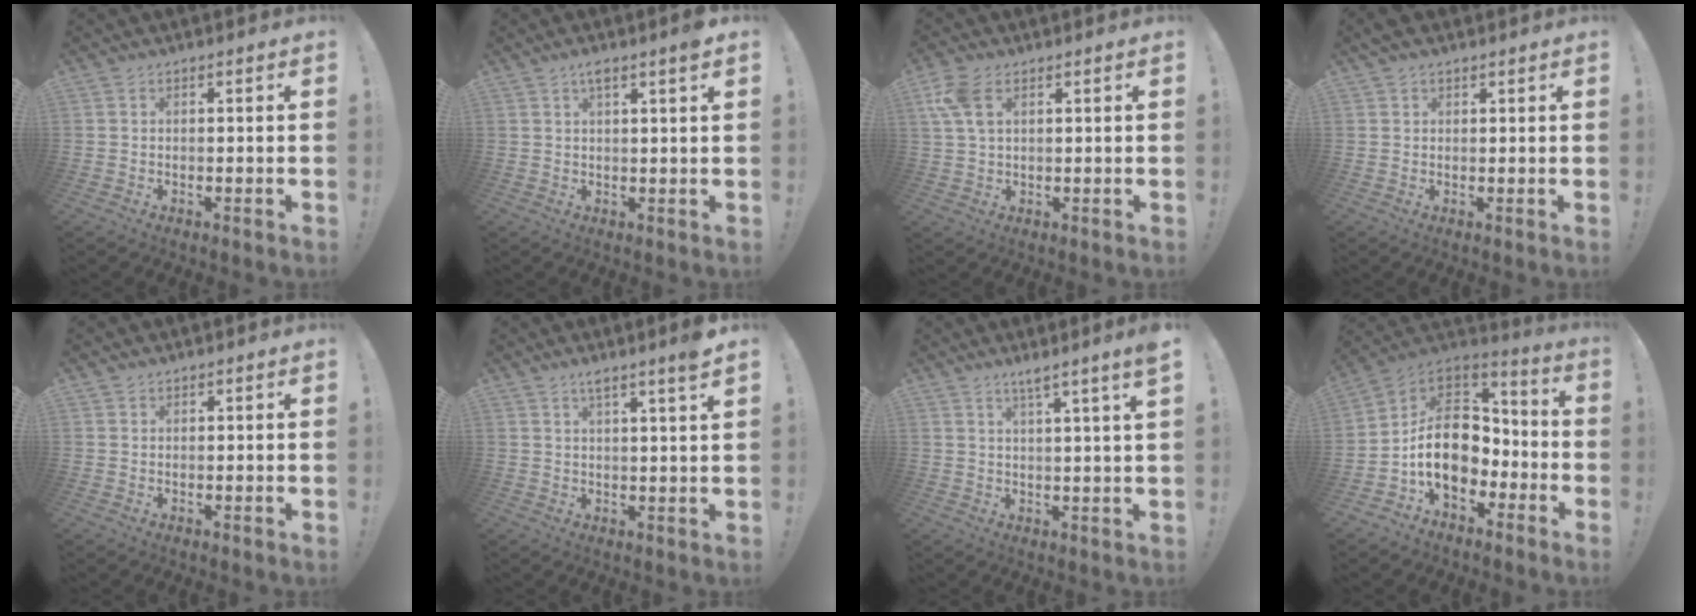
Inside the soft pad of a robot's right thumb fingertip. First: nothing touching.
{"total": 3.5, "force": [2.1, 0.3, 2.8], "torque": [-0.048, -0.005, 0.032]}
{"total": 7.6, "force": [2.9, 3.9, 5.8], "torque": [-0.117, -0.001, 0.057]}
{"total": 2.2, "force": [1.6, 1.4, 0.6], "torque": [-0.004, -0.006, 0.030]}
{"total": 0.9, "force": [0.7, 0.5, 0.0], "torque": [0.006, -0.004, 0.014]}
{"total": 4.8, "force": [3.4, -0.5, 3.4], "torque": [-0.054, -0.019, 0.052]}
{"total": 5.1, "force": [3.3, -1.0, 3.8], "torque": [-0.059, -0.018, 0.050]}
{"total": 18.2, "force": [-2.2, 13.1, 12.5], "torque": [-0.210, 0.014, -0.025]}